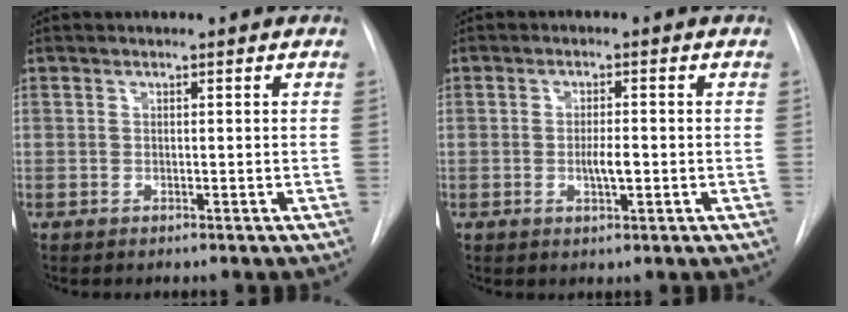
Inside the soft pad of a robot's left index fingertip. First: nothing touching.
{"total": 3.2, "force": [-1.6, 0.6, 2.7], "torque": [-0.049, -0.006, -0.022]}